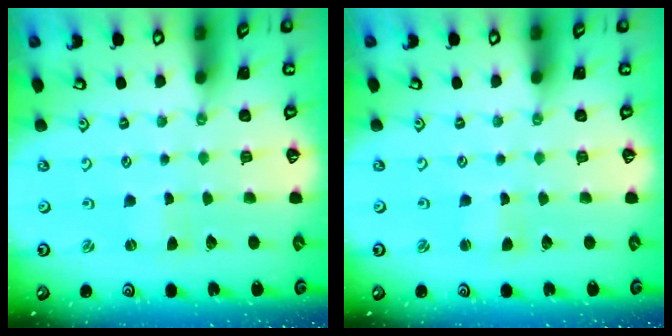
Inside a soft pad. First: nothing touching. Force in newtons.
{"total": 1.6, "press": 1.6, "slide": 0.2}